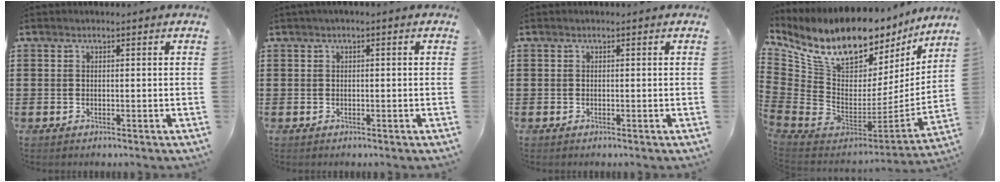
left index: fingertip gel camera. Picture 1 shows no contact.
{"total": 0.7, "force": [-0.3, 0.1, 0.6], "torque": [-0.010, -0.002, -0.005]}
{"total": 0.0}
{"total": 12.2, "force": [9.7, 5.2, 5.4], "torque": [-0.135, -0.084, 0.170]}